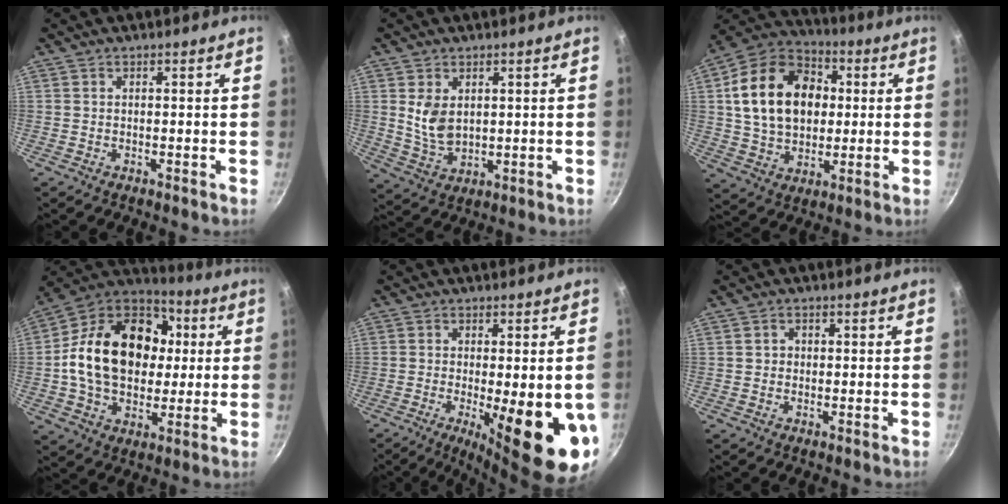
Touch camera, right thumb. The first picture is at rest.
{"total": 7.0, "force": [1.8, 4.5, 5.0], "torque": [-0.083, -0.021, 0.045]}
{"total": 20.5, "force": [3.1, 15.0, 13.7], "torque": [-0.209, 0.020, 0.047]}
{"total": 24.3, "force": [2.2, 17.7, 16.5], "torque": [-0.260, 0.031, 0.030]}
{"total": 17.9, "force": [-4.1, 5.0, 16.7], "torque": [-0.209, -0.014, -0.044]}
{"total": 1.4, "force": [0.1, 1.3, 0.5], "torque": [-0.002, 0.001, -0.001]}